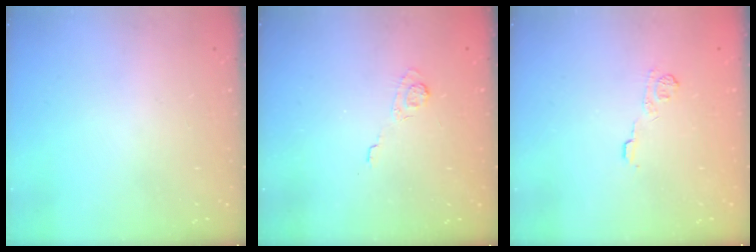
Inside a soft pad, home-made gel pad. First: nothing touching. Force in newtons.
{"total": 2.4, "press": 1.9, "slide": 1.4}
{"total": 6.8, "press": 6.6, "slide": 1.5}